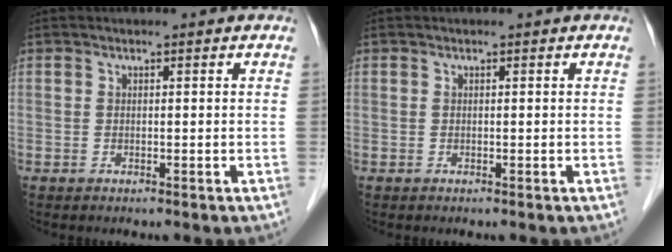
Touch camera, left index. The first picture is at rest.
{"total": 0.0}